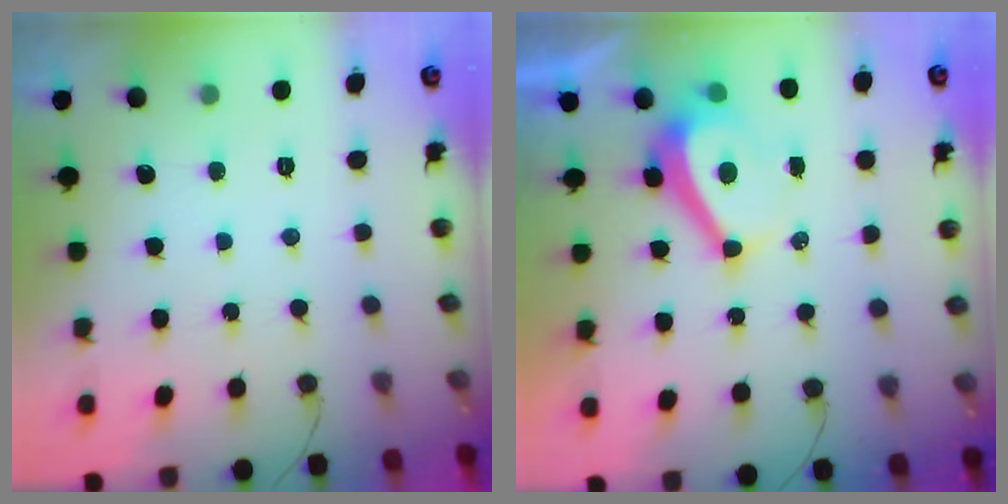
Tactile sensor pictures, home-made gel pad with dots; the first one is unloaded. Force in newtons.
{"total": 7.2, "press": 7.1, "slide": 0.7}